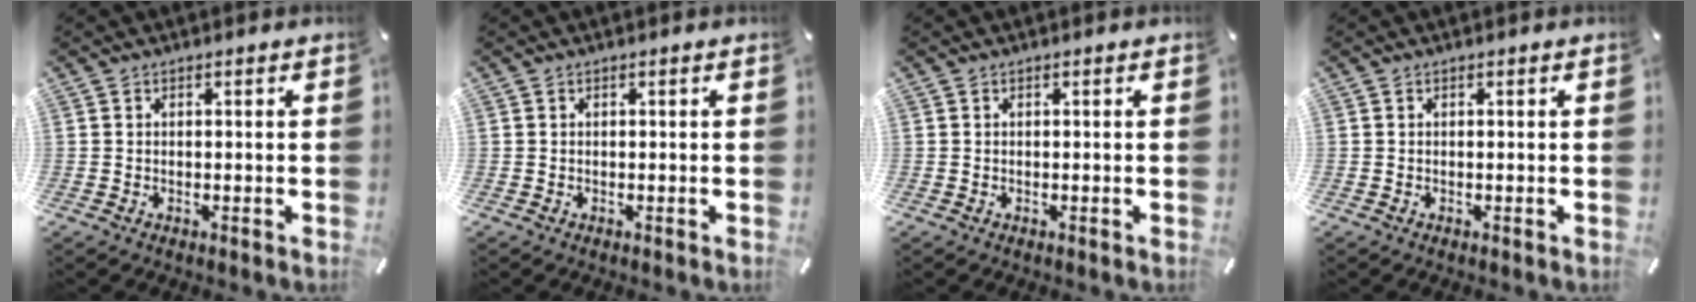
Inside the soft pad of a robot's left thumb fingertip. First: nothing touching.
{"total": 0.0}
{"total": 0.0}
{"total": 0.0}